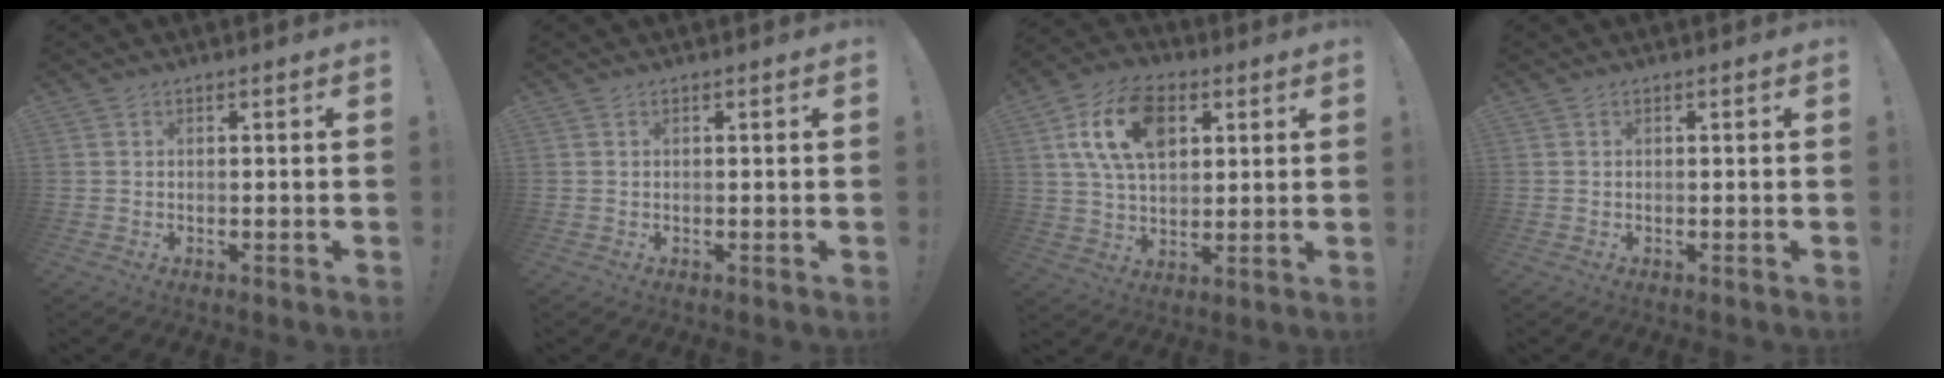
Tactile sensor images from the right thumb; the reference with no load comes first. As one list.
[{"total": 0.0}, {"total": 16.7, "force": [6.2, 10.7, 11.2], "torque": [-0.186, -0.005, 0.116]}, {"total": 0.0}]